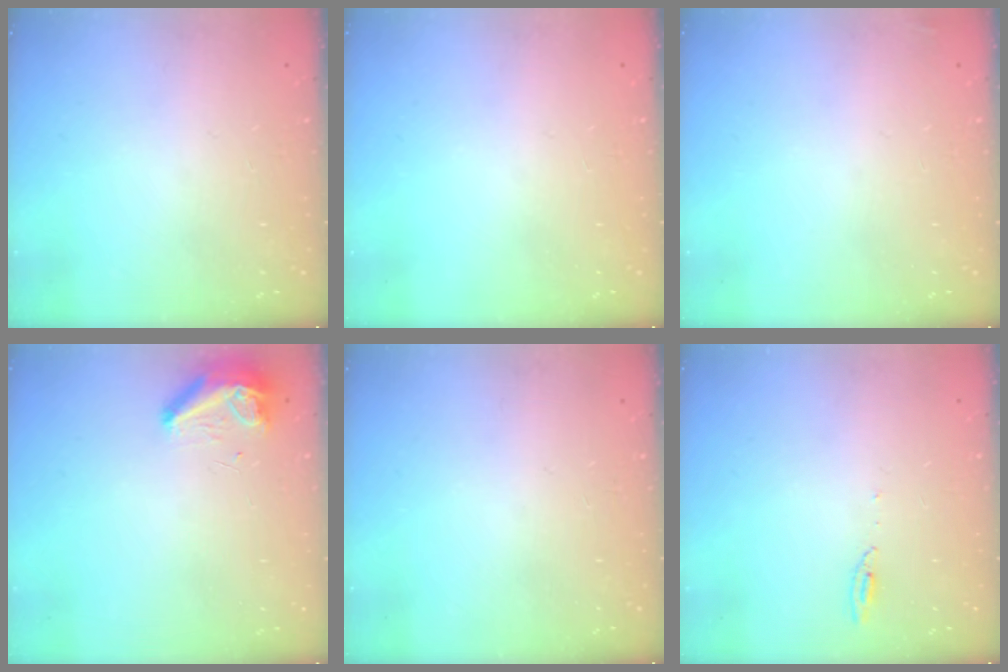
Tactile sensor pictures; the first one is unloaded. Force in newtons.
{"total": 0.0}
{"total": 2.5, "press": 2.4, "slide": 0.8}
{"total": 13.1, "press": 10.6, "slide": 7.7}
{"total": 0.0}
{"total": 3.5, "press": 3.5, "slide": 0.2}